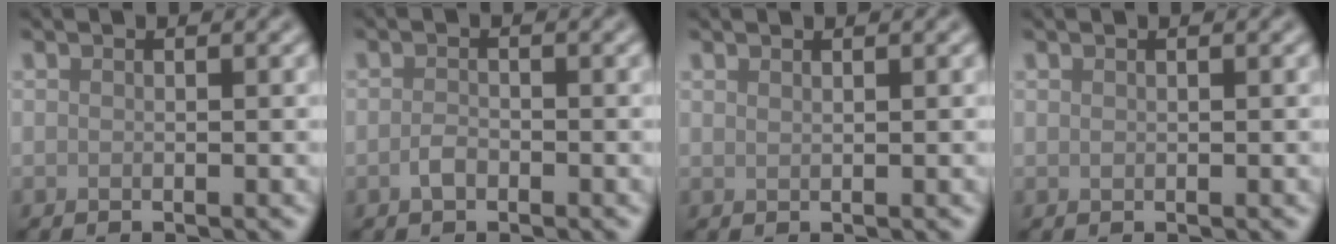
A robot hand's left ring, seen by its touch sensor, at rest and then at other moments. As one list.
[{"total": 1.3, "force": [-0.9, 0.6, 0.7], "torque": [-0.019, -0.001, -0.020]}, {"total": 0.5, "force": [0.5, 0.1, 0.1], "torque": [0.001, 0.000, 0.010]}, {"total": 0.0}]